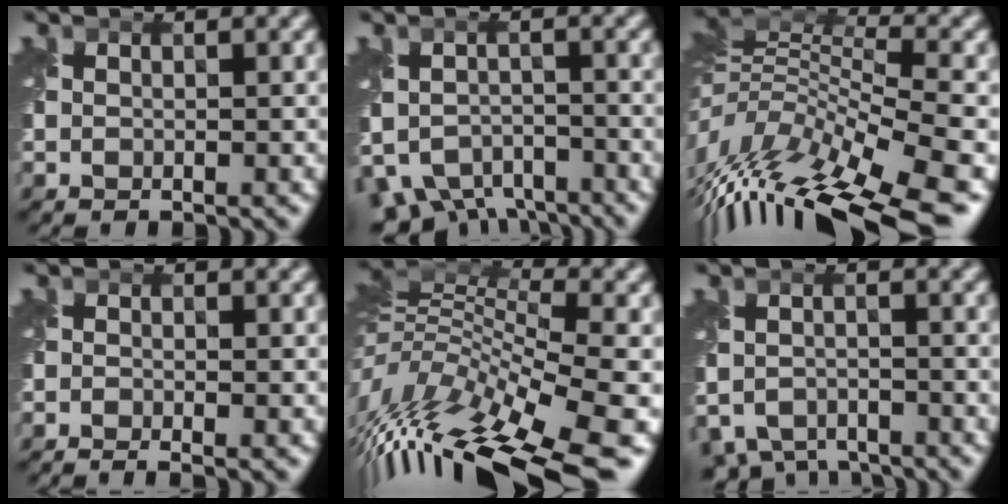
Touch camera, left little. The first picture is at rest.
{"total": 6.1, "force": [-4.6, 3.6, 2.0], "torque": [-0.037, -0.013, -0.067]}
{"total": 14.9, "force": [-7.7, 5.5, 11.6], "torque": [-0.260, 0.015, -0.120]}
{"total": 2.1, "force": [-1.6, 0.4, 1.4], "torque": [-0.020, 0.001, -0.028]}
{"total": 14.3, "force": [-6.1, 5.3, 11.8], "torque": [-0.271, 0.007, -0.087]}
{"total": 4.4, "force": [-3.9, 1.9, 0.6], "torque": [-0.005, -0.007, -0.059]}